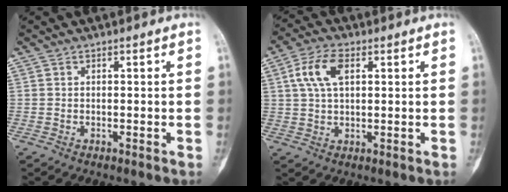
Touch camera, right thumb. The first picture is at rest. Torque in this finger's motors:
{"motor_torque": [1.08, 1.10, 0.27, -0.17, 0.01]}